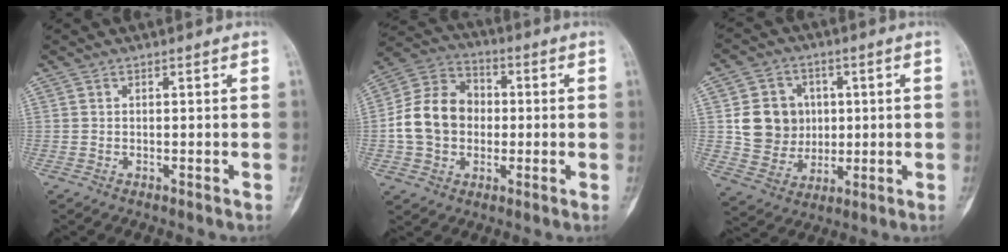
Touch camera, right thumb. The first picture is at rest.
{"total": 13.5, "force": [-0.8, 10.9, 7.9], "torque": [-0.125, 0.033, -0.020]}
{"total": 11.5, "force": [1.4, 10.4, 4.8], "torque": [-0.042, 0.000, 0.038]}